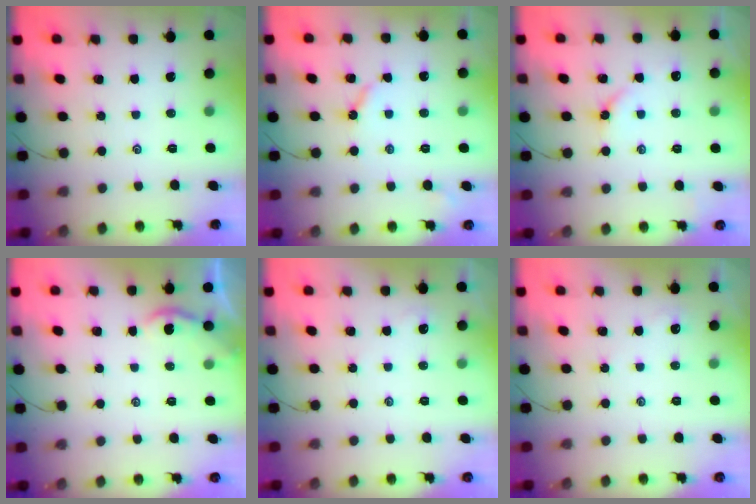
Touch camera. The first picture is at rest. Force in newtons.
{"total": 3.9, "press": 3.8, "slide": 0.6}
{"total": 3.8, "press": 3.8, "slide": 0.5}
{"total": 1.8, "press": 1.7, "slide": 0.5}
{"total": 1.7, "press": 1.7, "slide": 0.3}
{"total": 1.7, "press": 1.7, "slide": 0.3}